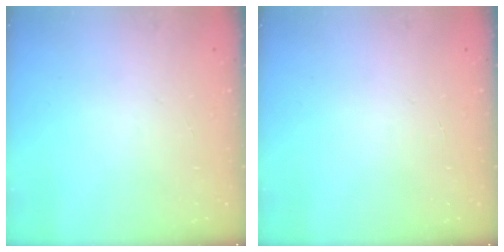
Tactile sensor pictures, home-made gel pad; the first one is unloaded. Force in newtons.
{"total": 0.0}